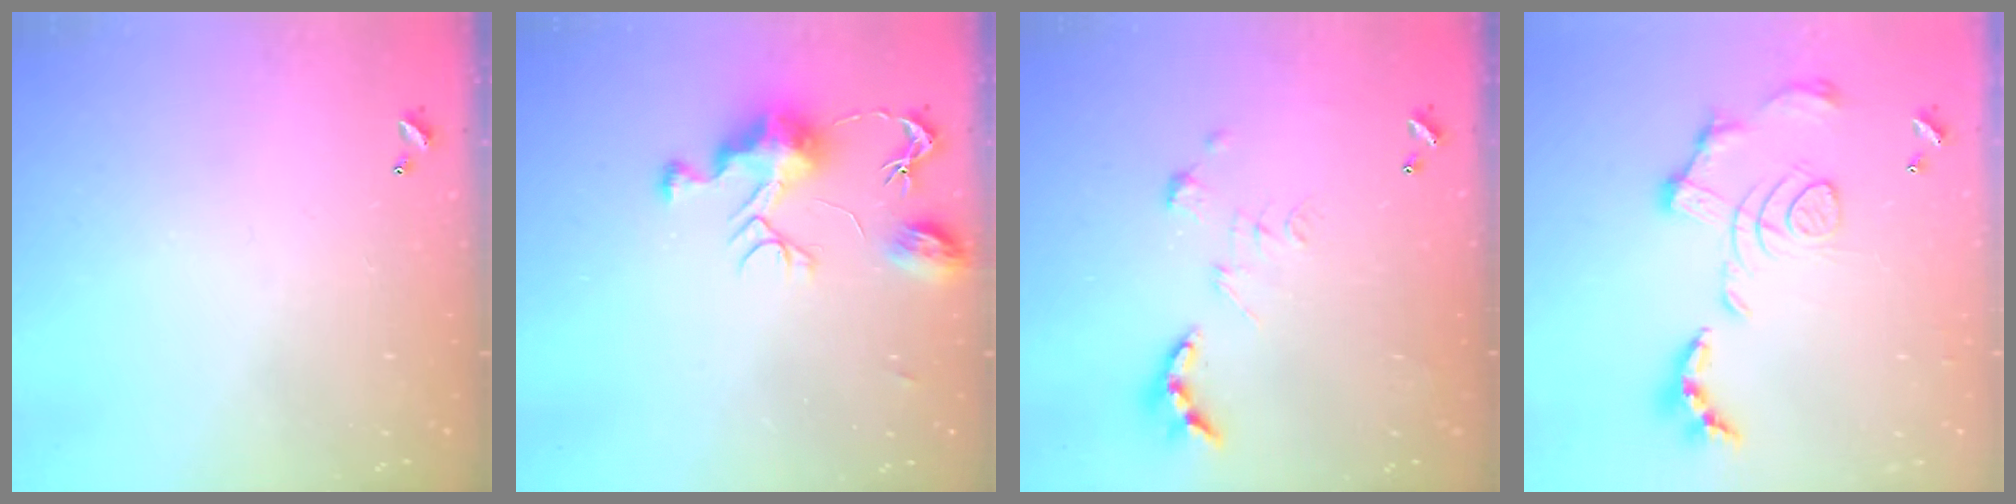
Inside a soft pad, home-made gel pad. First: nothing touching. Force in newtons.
{"total": 9.4, "press": 9.4, "slide": 0.3}
{"total": 2.7, "press": 2.2, "slide": 1.5}
{"total": 1.7, "press": 1.1, "slide": 1.3}